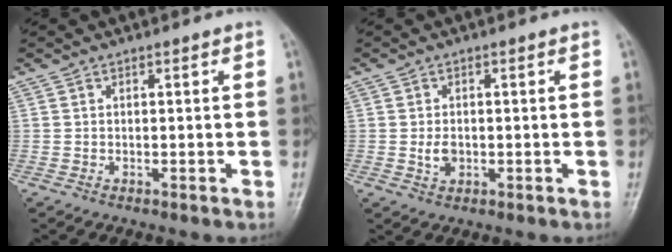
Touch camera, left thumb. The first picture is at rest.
{"total": 2.7, "force": [-0.3, 1.9, 1.8], "torque": [-0.028, 0.000, -0.003]}